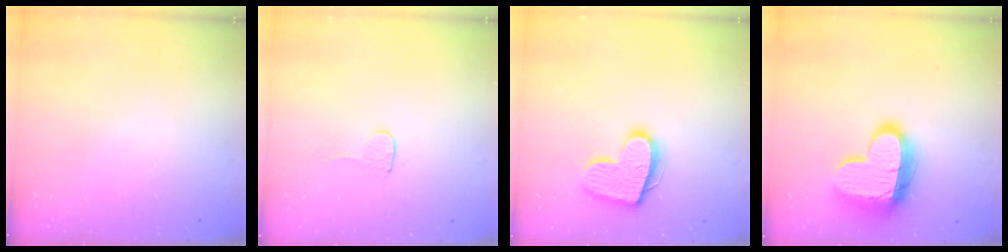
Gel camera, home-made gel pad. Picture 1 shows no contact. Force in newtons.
{"total": 2.9, "press": 2.9, "slide": 0.3}
{"total": 14.8, "press": 14.8, "slide": 1.0}
{"total": 16.4, "press": 16.3, "slide": 1.5}